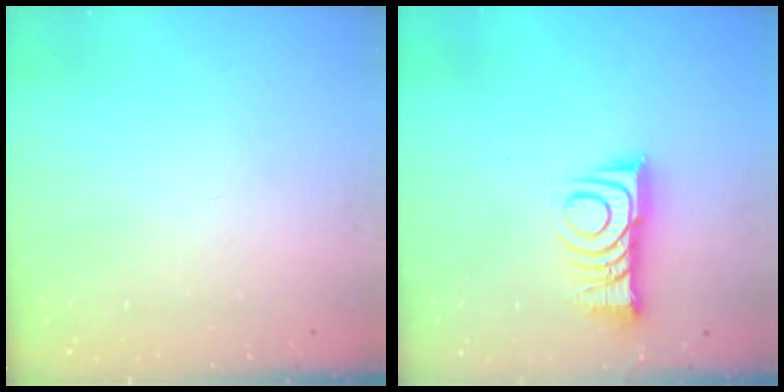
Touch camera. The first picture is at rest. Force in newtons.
{"total": 10.3, "press": 10.3, "slide": 0.4}